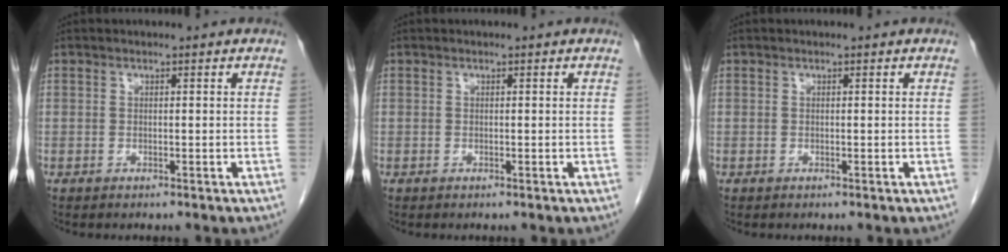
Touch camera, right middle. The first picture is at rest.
{"total": 0.0}
{"total": 0.0}